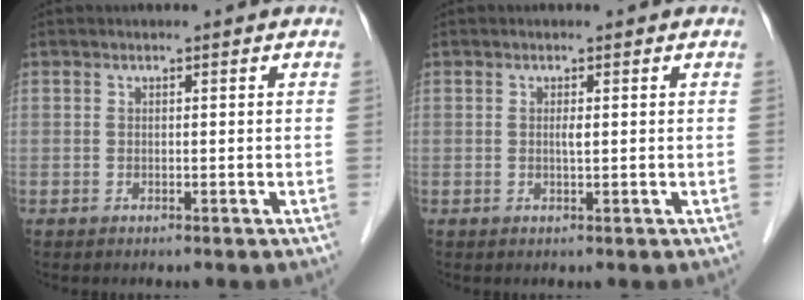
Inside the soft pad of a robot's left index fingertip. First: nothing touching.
{"total": 0.8, "force": [0.1, 0.0, 0.8], "torque": [-0.018, -0.001, 0.000]}